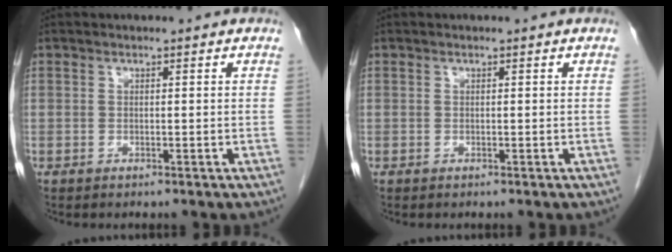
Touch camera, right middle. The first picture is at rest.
{"total": 0.0}